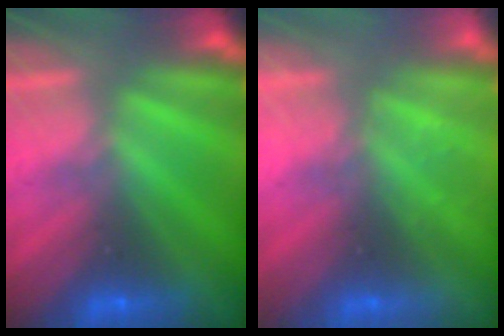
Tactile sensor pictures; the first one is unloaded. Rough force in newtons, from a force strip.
{"total": 2.2}